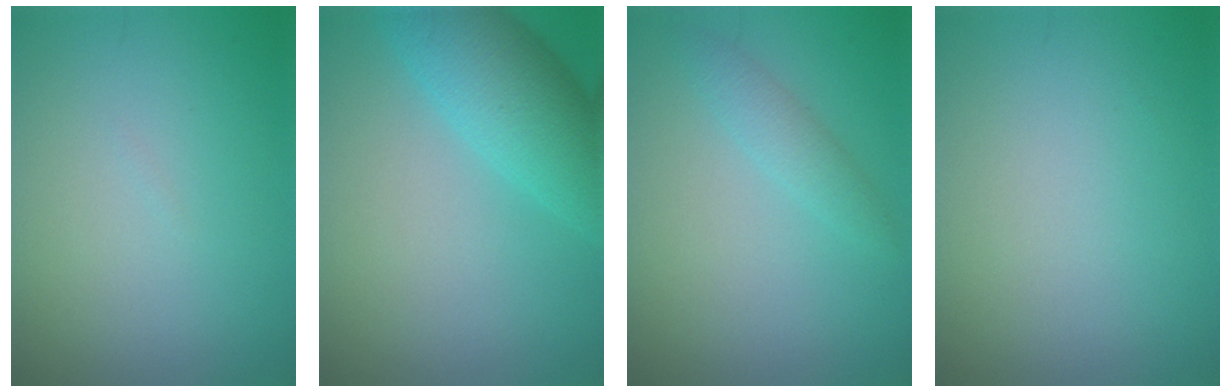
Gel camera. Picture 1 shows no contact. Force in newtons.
{"total": 6.1, "press": 6.1, "slide": 0.2}
{"total": 1.8, "press": 1.8, "slide": 0.1}
{"total": 0.0}